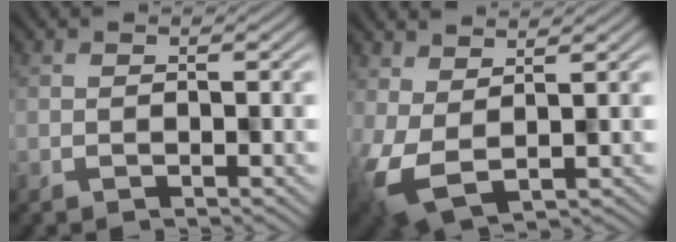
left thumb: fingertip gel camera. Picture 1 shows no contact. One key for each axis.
{"total": 6.1, "fx": 0.5, "fy": 3.6, "fz": 4.9, "tx": -0.120, "ty": -0.021, "tz": 0.023}